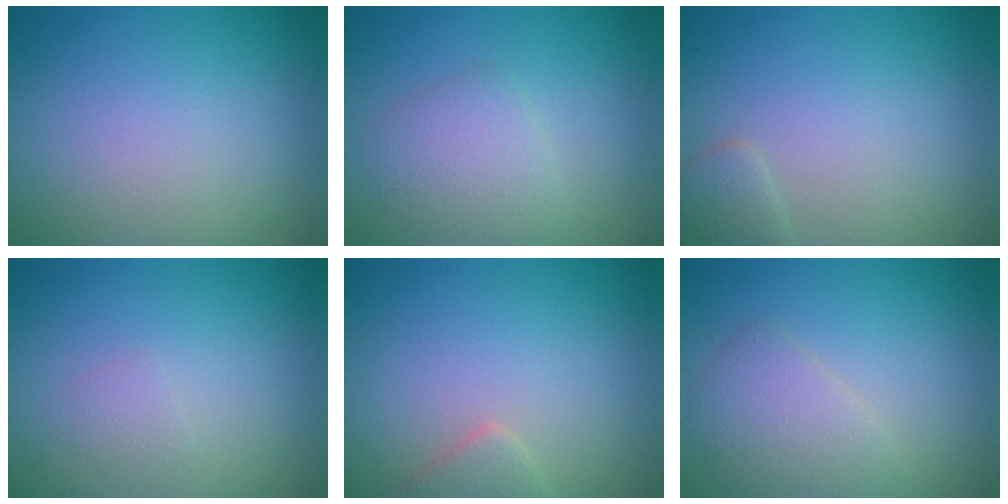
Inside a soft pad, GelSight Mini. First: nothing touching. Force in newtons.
{"total": 2.7, "press": 2.7, "slide": 0.0}
{"total": 1.4, "press": 1.4, "slide": 0.1}
{"total": 0.8, "press": 0.8, "slide": 0.0}
{"total": 1.9, "press": 1.9, "slide": 0.1}
{"total": 2.9, "press": 2.9, "slide": 0.1}